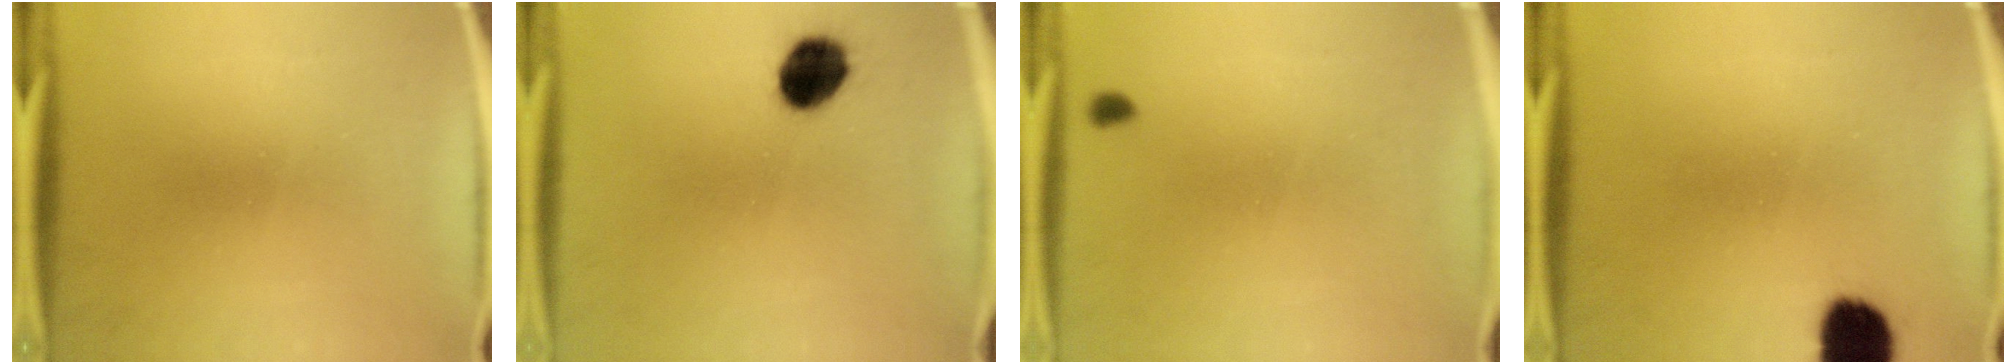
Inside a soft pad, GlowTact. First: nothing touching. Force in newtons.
{"total": 9.3}
{"total": 0.7}
{"total": 7.6}